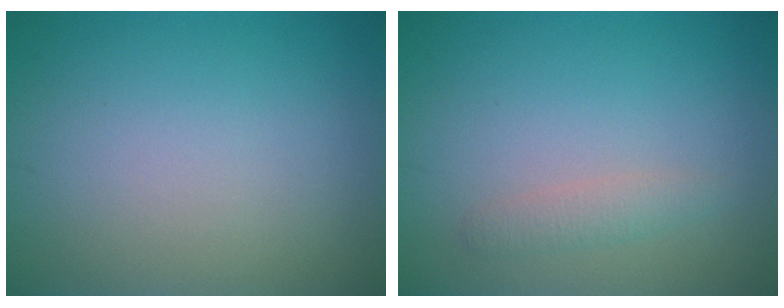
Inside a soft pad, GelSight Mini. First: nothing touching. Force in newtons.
{"total": 1.4, "press": 1.4, "slide": 0.0}